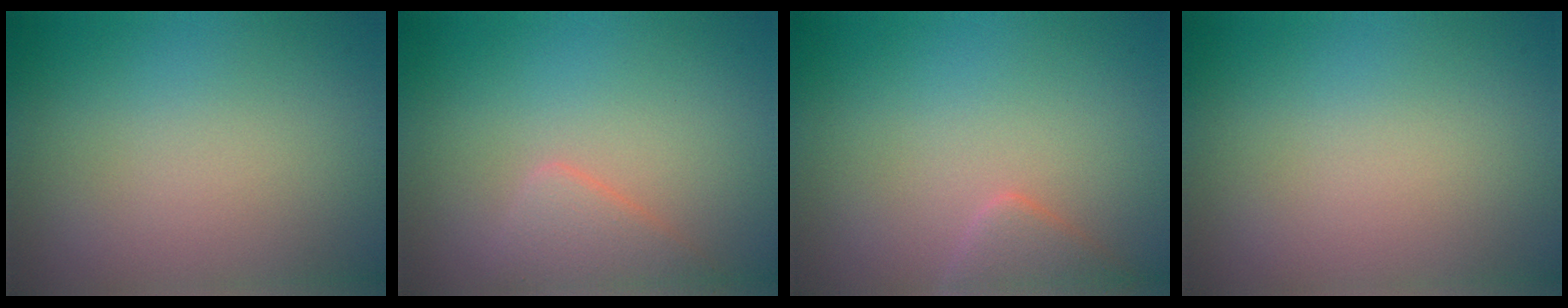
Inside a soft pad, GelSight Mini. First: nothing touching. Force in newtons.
{"total": 2.3, "press": 2.3, "slide": 0.1}
{"total": 1.9, "press": 1.9, "slide": 0.1}
{"total": 0.0}